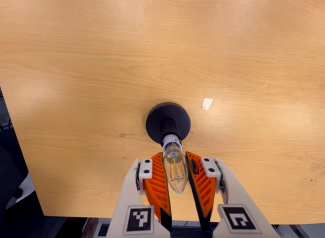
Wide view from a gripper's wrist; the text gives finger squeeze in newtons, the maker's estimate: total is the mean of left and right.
{"total": 14.4, "left": 16.1, "right": 12.7}